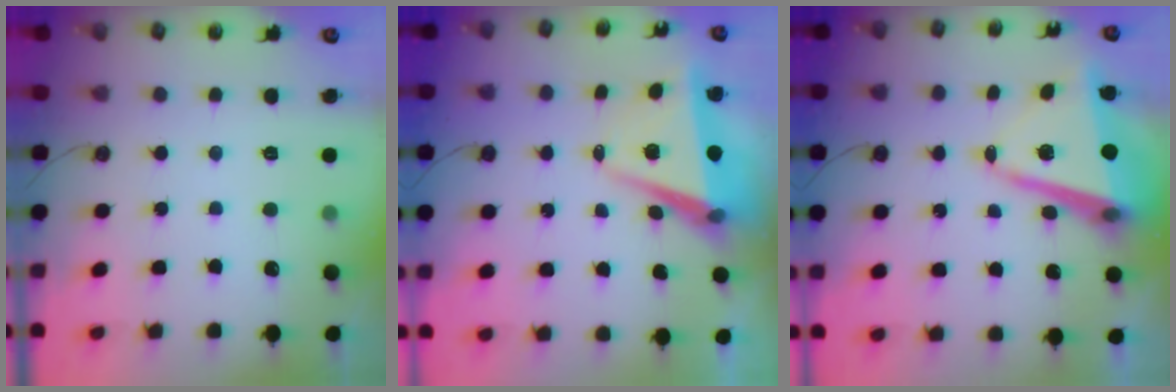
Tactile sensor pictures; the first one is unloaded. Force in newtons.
{"total": 7.2, "press": 5.8, "slide": 4.4}
{"total": 13.0, "press": 12.9, "slide": 1.5}